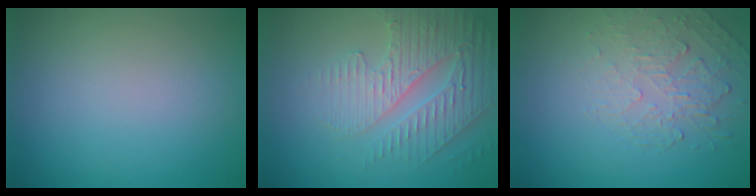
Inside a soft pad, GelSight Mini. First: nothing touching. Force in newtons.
{"total": 4.1, "press": 3.9, "slide": 1.3}
{"total": 2.2, "press": 1.1, "slide": 1.9}